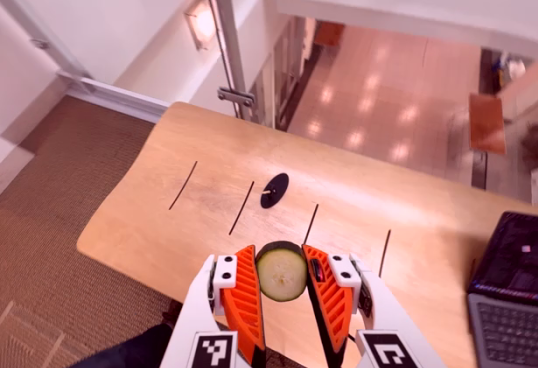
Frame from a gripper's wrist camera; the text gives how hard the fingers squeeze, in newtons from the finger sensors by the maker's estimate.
{"total": 11.3, "left": 11.1, "right": 11.5}